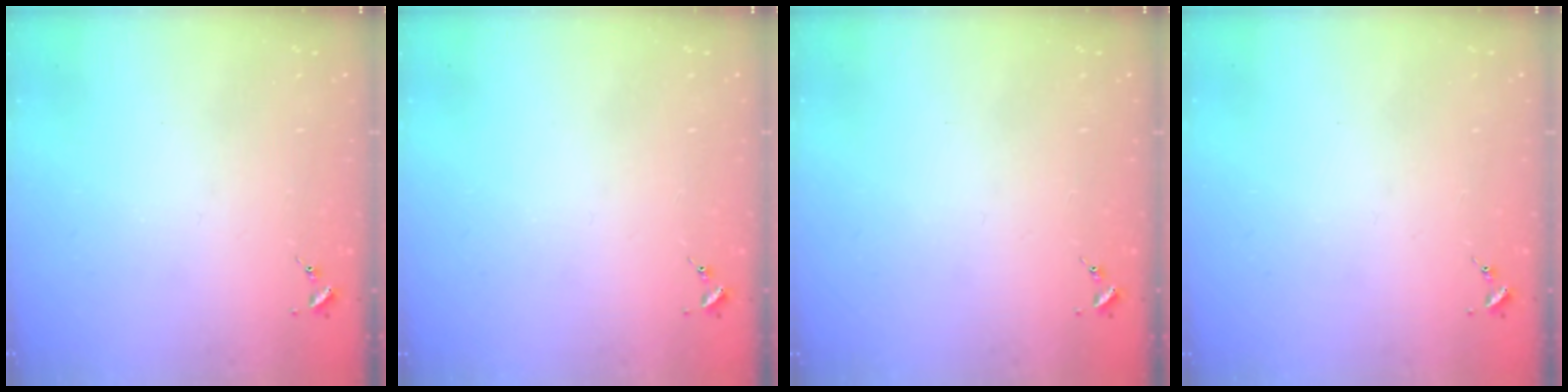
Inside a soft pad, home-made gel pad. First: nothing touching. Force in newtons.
{"total": 0.0}
{"total": 0.0}
{"total": 0.0}